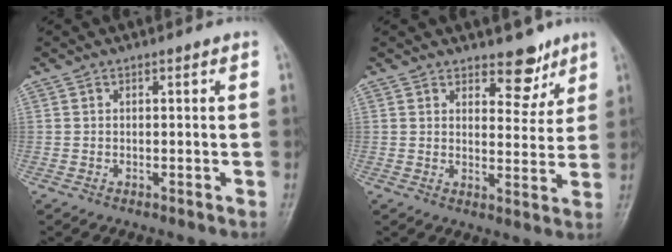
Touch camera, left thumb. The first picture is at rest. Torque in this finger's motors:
{"motor_torque": [-0.21, 0.13, 0.18, 0.18, 0.05]}